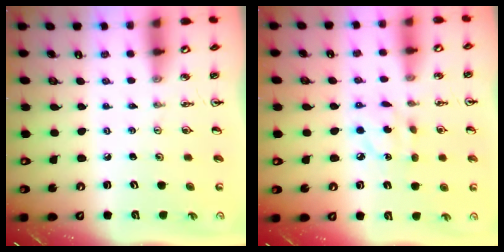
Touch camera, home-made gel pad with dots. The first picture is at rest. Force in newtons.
{"total": 4.9, "press": 4.8, "slide": 0.3}